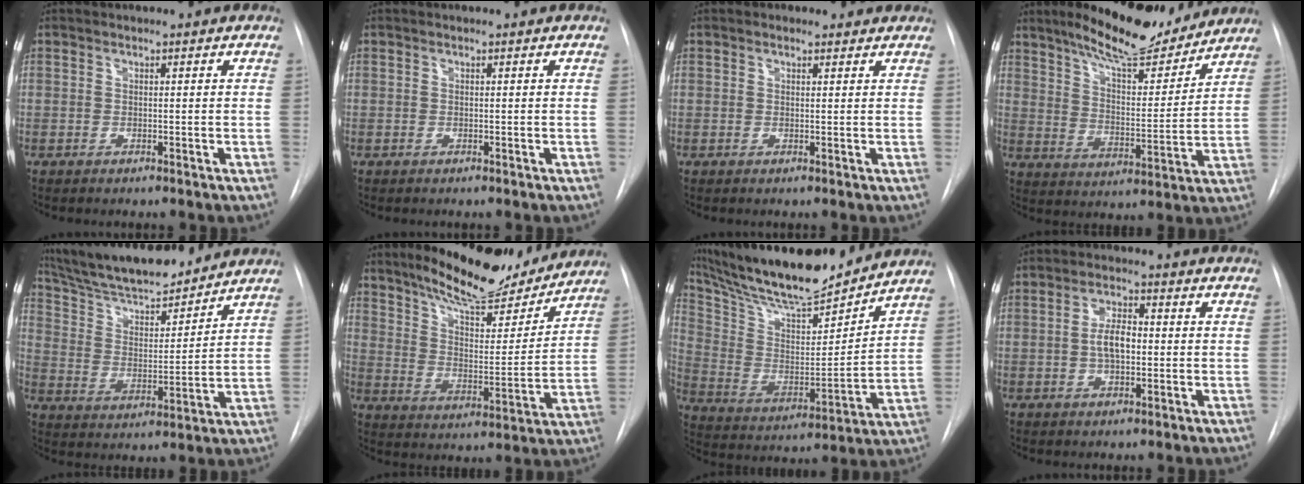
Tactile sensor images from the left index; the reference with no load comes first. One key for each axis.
{"total": 0.0}
{"total": 1.1, "fx": 0.6, "fy": 0.8, "fz": 0.4, "tx": -0.009, "ty": 0.005, "tz": 0.004}
{"total": 14.1, "fx": 12.0, "fy": 2.9, "fz": 6.9, "tx": -0.103, "ty": -0.019, "tz": 0.187}
{"total": 17.9, "fx": 16.0, "fy": 2.8, "fz": 7.4, "tx": -0.132, "ty": 0.009, "tz": 0.268}
{"total": 16.4, "fx": 14.1, "fy": 3.6, "fz": 7.5, "tx": -0.112, "ty": -0.025, "tz": 0.216}
{"total": 22.1, "fx": 19.5, "fy": 3.0, "fz": 10.0, "tx": -0.185, "ty": -0.005, "tz": 0.319}
{"total": 4.8, "fx": -0.8, "fy": 2.1, "fz": 4.2, "tx": -0.083, "ty": 0.004, "tz": -0.015}